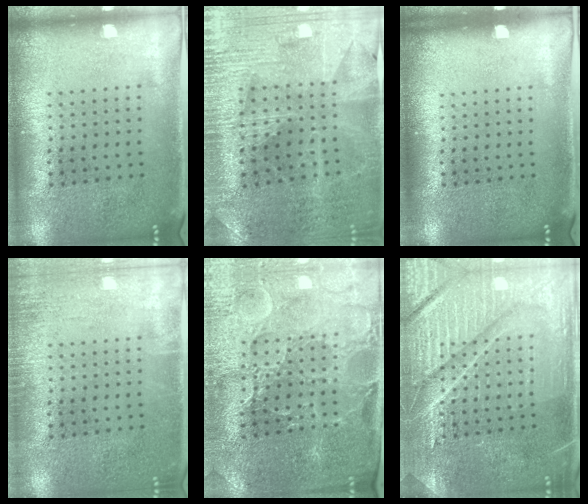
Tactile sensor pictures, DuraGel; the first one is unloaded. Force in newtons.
{"total": 2.9, "press": 2.9, "slide": 0.6}
{"total": 0.0}
{"total": 1.5, "press": 1.5, "slide": 0.2}
{"total": 3.3, "press": 3.2, "slide": 0.5}
{"total": 4.3, "press": 4.2, "slide": 0.5}